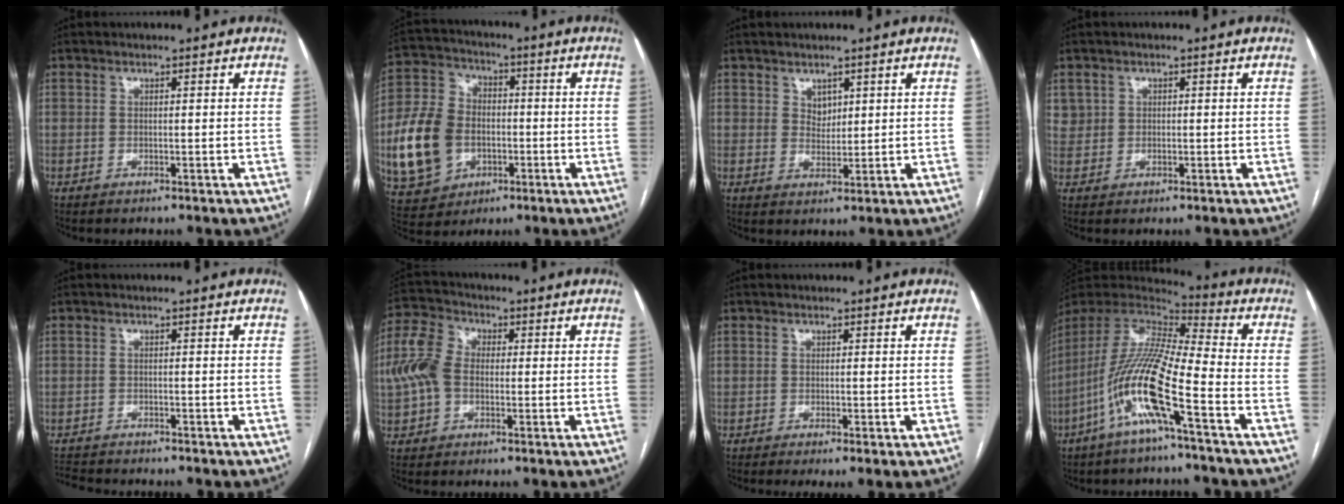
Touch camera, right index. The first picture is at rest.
{"total": 13.9, "force": [-2.9, 10.8, 8.2], "torque": [-0.210, 0.021, -0.044]}
{"total": 2.5, "force": [1.4, 1.7, 1.1], "torque": [-0.019, 0.000, 0.030]}
{"total": 2.5, "force": [0.8, 2.4, 0.3], "torque": [0.003, 0.009, 0.016]}
{"total": 3.7, "force": [-3.7, 0.3, 0.5], "torque": [-0.007, -0.013, -0.062]}
{"total": 8.4, "force": [-0.2, 6.0, 5.9], "torque": [-0.153, 0.031, -0.010]}
{"total": 2.1, "force": [-1.0, 0.1, 1.8], "torque": [-0.024, -0.009, -0.015]}
{"total": 16.2, "force": [-7.1, 0.9, 14.6], "torque": [-0.305, -0.014, -0.143]}